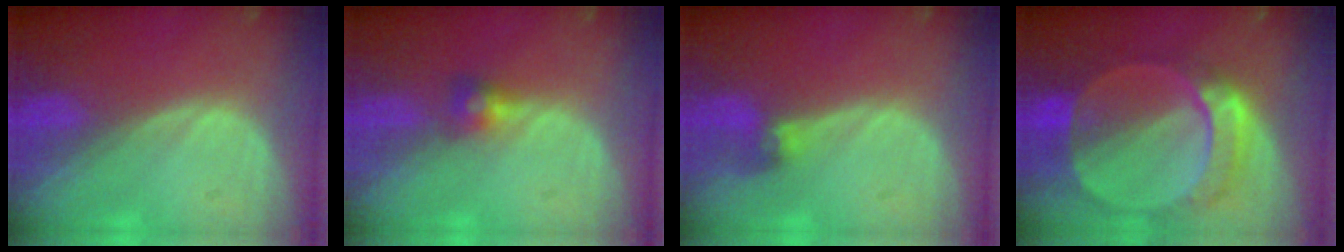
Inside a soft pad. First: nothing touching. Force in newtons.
{"total": 2.6, "press": 2.5, "slide": 0.7}
{"total": 2.8, "press": 2.6, "slide": 1.1}
{"total": 9.8, "press": 8.4, "slide": 5.0}